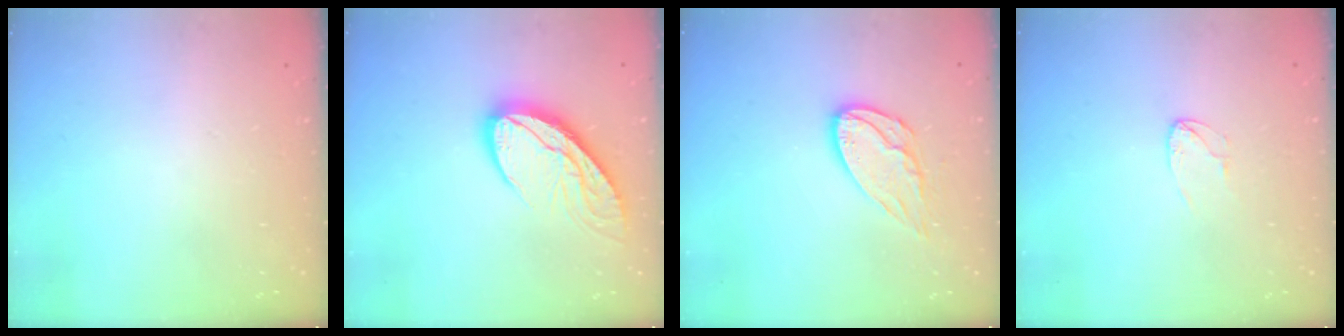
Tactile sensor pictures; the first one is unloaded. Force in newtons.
{"total": 12.7, "press": 12.6, "slide": 1.2}
{"total": 10.3, "press": 10.3, "slide": 0.4}
{"total": 3.9, "press": 3.9, "slide": 0.3}